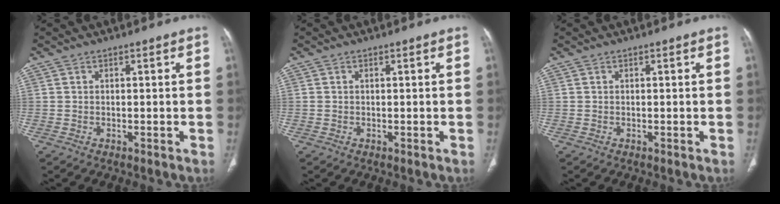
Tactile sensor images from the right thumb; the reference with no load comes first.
{"total": 0.5, "force": [0.1, 0.3, 0.4], "torque": [-0.012, 0.007, 0.005]}
{"total": 0.0}